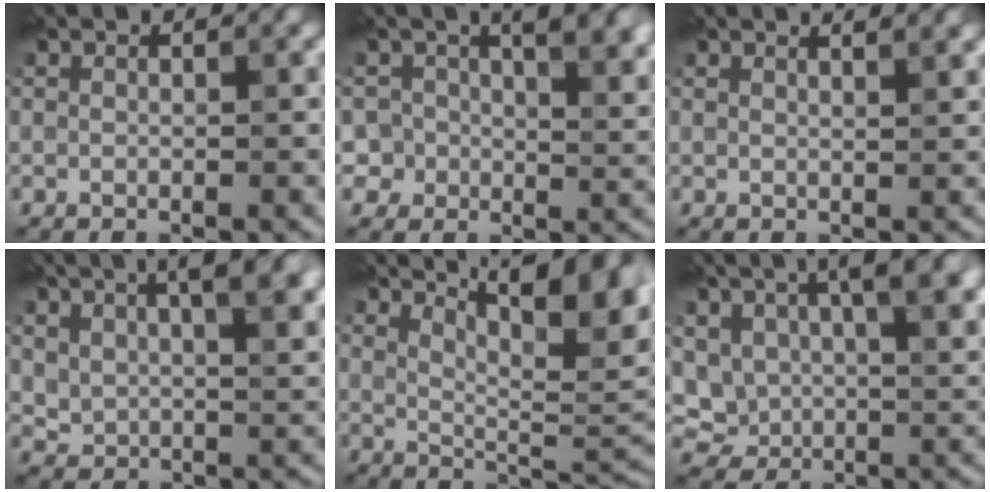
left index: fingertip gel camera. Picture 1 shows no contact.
{"total": 6.9, "force": [2.5, 4.9, 4.2], "torque": [-0.048, 0.001, 0.033]}
{"total": 2.9, "force": [2.3, 1.0, 1.5], "torque": [0.000, 0.019, 0.008]}
{"total": 11.1, "force": [6.1, 5.2, 7.7], "torque": [-0.120, 0.031, 0.094]}
{"total": 10.7, "force": [6.4, 3.1, 8.0], "torque": [-0.114, 0.015, 0.100]}
{"total": 12.9, "force": [5.4, 7.8, 8.8], "torque": [-0.159, 0.022, 0.101]}